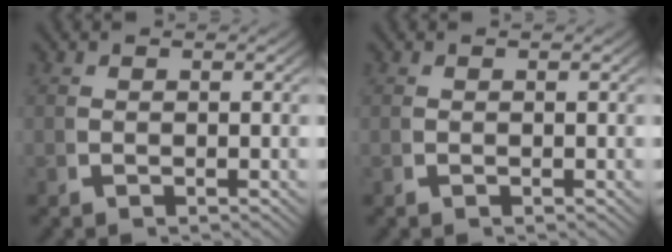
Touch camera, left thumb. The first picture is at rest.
{"total": 0.0}